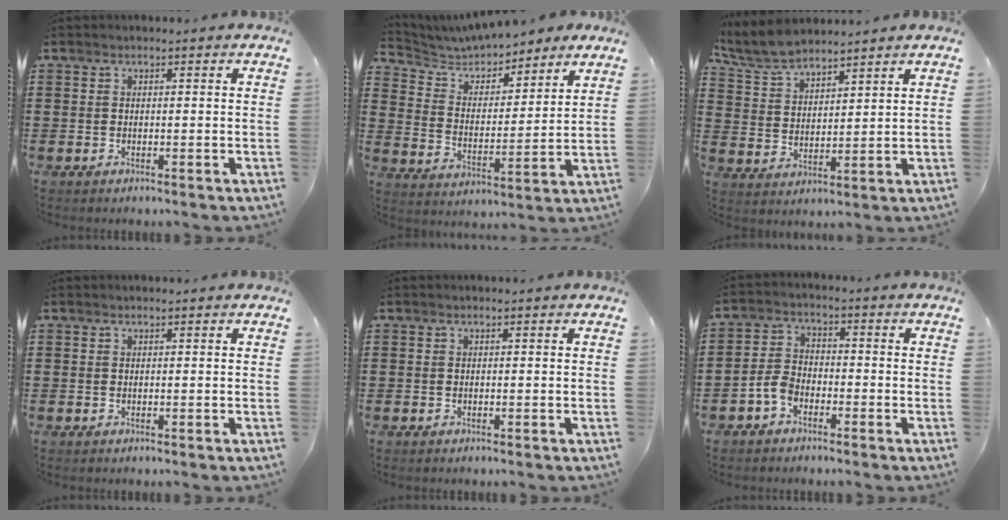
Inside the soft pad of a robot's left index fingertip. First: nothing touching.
{"total": 6.3, "force": [6.1, 1.5, 1.1], "torque": [-0.054, -0.034, 0.106]}
{"total": 6.5, "force": [5.9, 1.4, 2.3], "torque": [-0.067, -0.015, 0.111]}
{"total": 0.0}
{"total": 0.0}
{"total": 3.8, "force": [-2.3, 2.1, 2.0], "torque": [-0.060, 0.002, -0.051]}